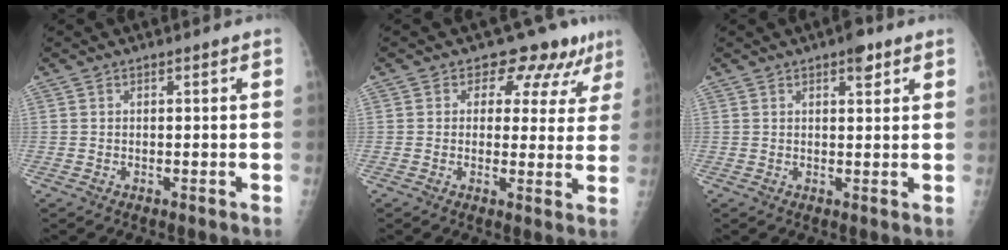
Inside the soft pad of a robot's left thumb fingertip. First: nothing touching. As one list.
[{"total": 8.3, "force": [5.7, 5.3, 2.9], "torque": [0.006, -0.025, 0.054]}, {"total": 3.2, "force": [2.0, 1.4, 2.1], "torque": [-0.018, -0.007, 0.024]}]